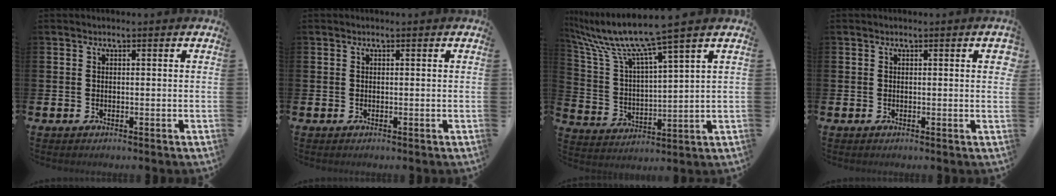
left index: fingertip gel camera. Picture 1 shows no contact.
{"total": 0.0}
{"total": 9.3, "force": [8.0, -0.1, 4.8], "torque": [-0.131, -0.047, 0.131]}
{"total": 1.7, "force": [0.3, 0.3, 1.6], "torque": [-0.020, 0.000, 0.002]}